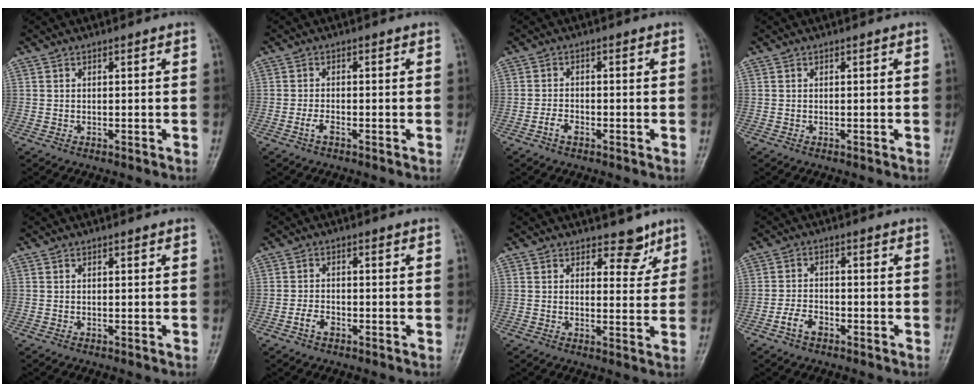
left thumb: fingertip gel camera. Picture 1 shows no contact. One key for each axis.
{"total": 1.9, "fx": -1.1, "fy": 0.8, "fz": 1.4, "tx": -0.031, "ty": 0.005, "tz": -0.023}
{"total": 2.4, "fx": -1.4, "fy": 1.3, "fz": 1.4, "tx": -0.027, "ty": 0.010, "tz": -0.028}
{"total": 0.0}
{"total": 0.0}
{"total": 2.8, "fx": -1.5, "fy": 1.7, "fz": 1.6, "tx": -0.028, "ty": 0.011, "tz": -0.029}
{"total": 4.9, "fx": 3.6, "fy": 2.8, "fz": 1.8, "tx": 0.010, "ty": -0.023, "tz": 0.049}
{"total": 3.8, "fx": -2.2, "fy": 2.3, "fz": 2.1, "tx": -0.036, "ty": 0.016, "tz": -0.043}